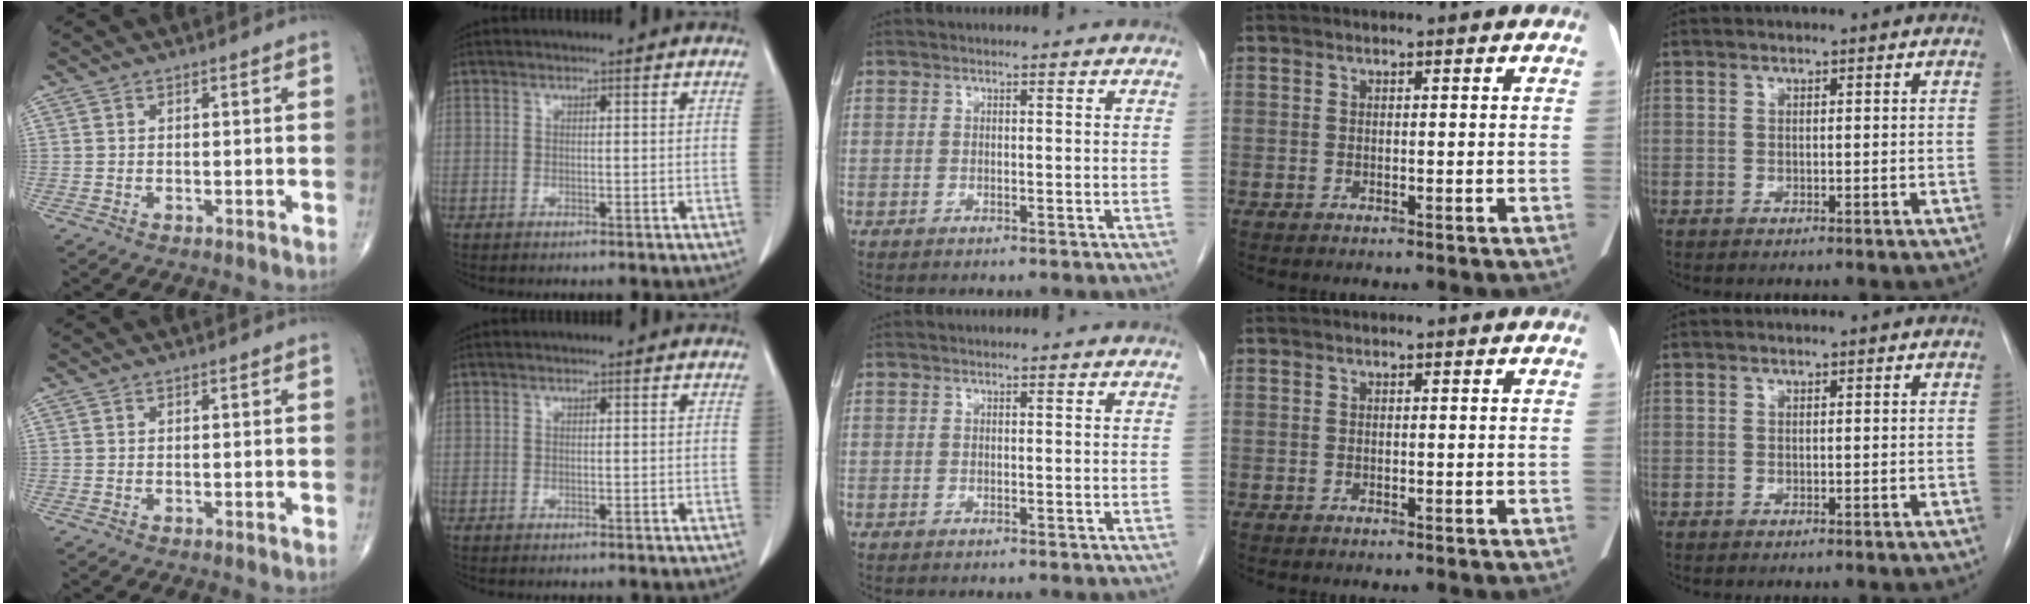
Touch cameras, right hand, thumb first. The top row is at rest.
{}